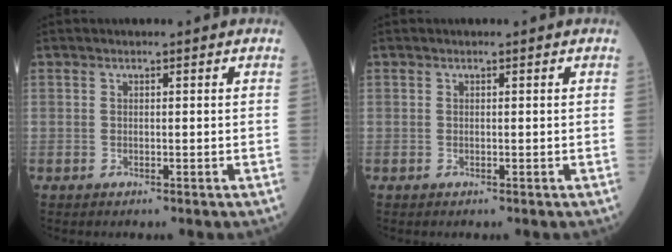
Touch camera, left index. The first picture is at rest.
{"total": 0.0}